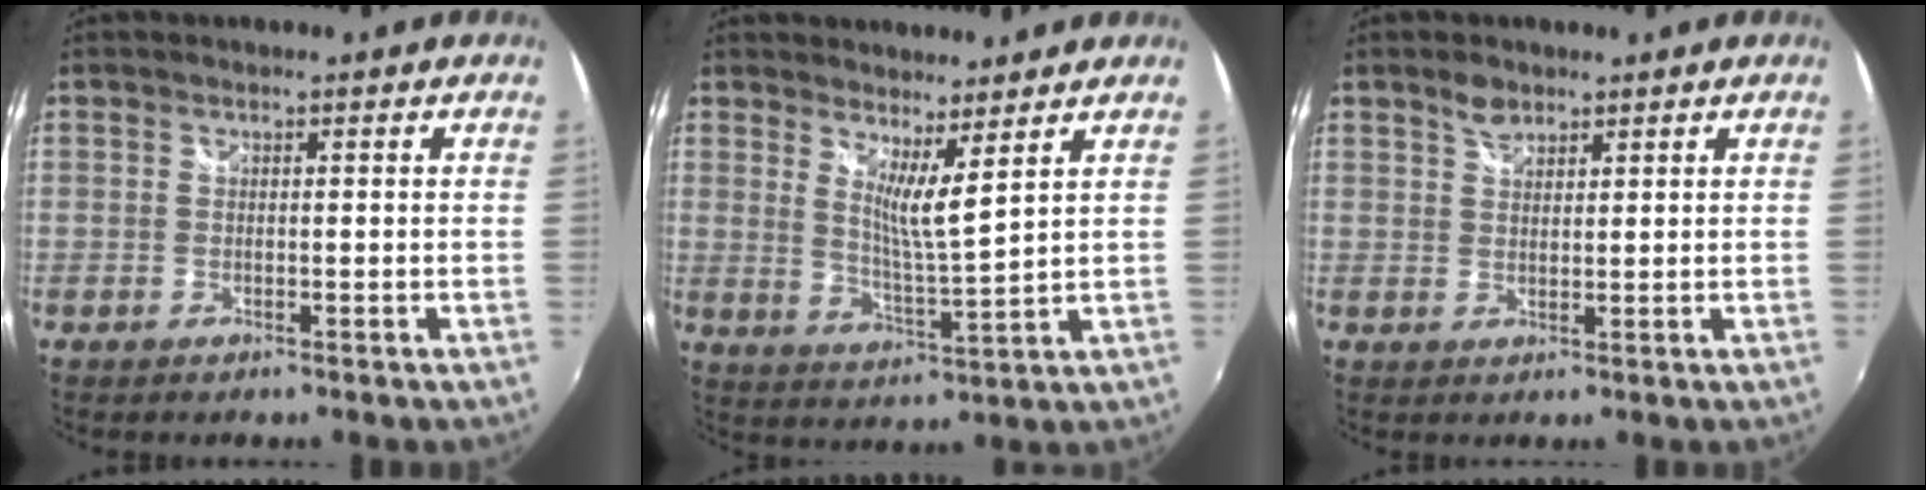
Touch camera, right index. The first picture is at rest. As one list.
[{"total": 6.3, "force": [4.6, -0.2, 4.2], "torque": [-0.066, -0.013, 0.073]}, {"total": 2.7, "force": [2.0, 1.4, 1.1], "torque": [-0.017, 0.004, 0.036]}]